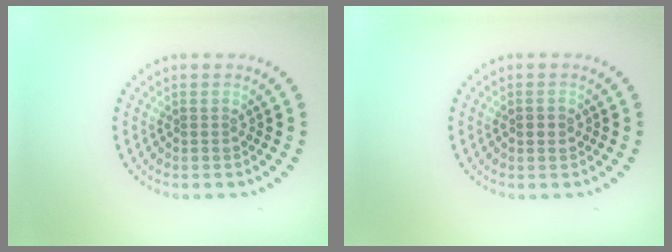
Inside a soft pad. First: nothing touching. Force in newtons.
{"total": 1.5, "press": 1.5, "slide": 0.1}